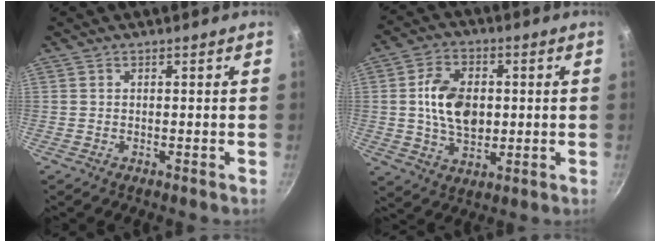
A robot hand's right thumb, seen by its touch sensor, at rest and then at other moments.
{"total": 11.9, "force": [0.9, 8.0, 8.7], "torque": [-0.135, 0.001, 0.012]}